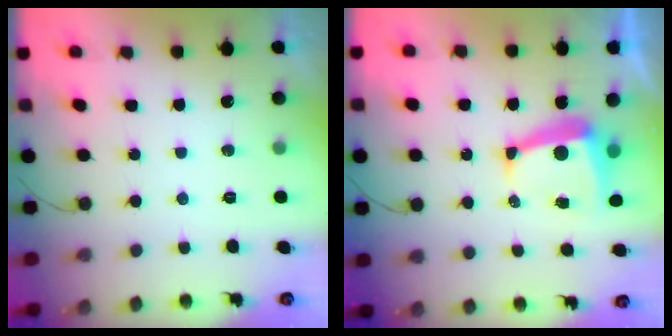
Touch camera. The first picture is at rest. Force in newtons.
{"total": 8.8, "press": 8.8, "slide": 0.7}